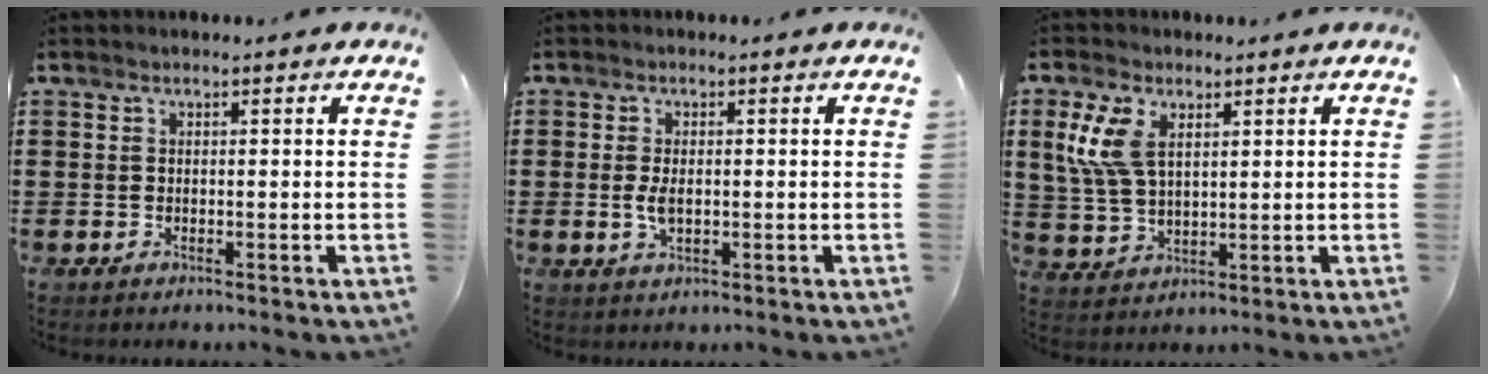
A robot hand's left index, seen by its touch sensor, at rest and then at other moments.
{"total": 3.1, "force": [-0.2, 1.5, 2.7], "torque": [-0.060, 0.000, -0.005]}
{"total": 7.7, "force": [3.1, 4.1, 5.8], "torque": [-0.145, 0.003, 0.051]}